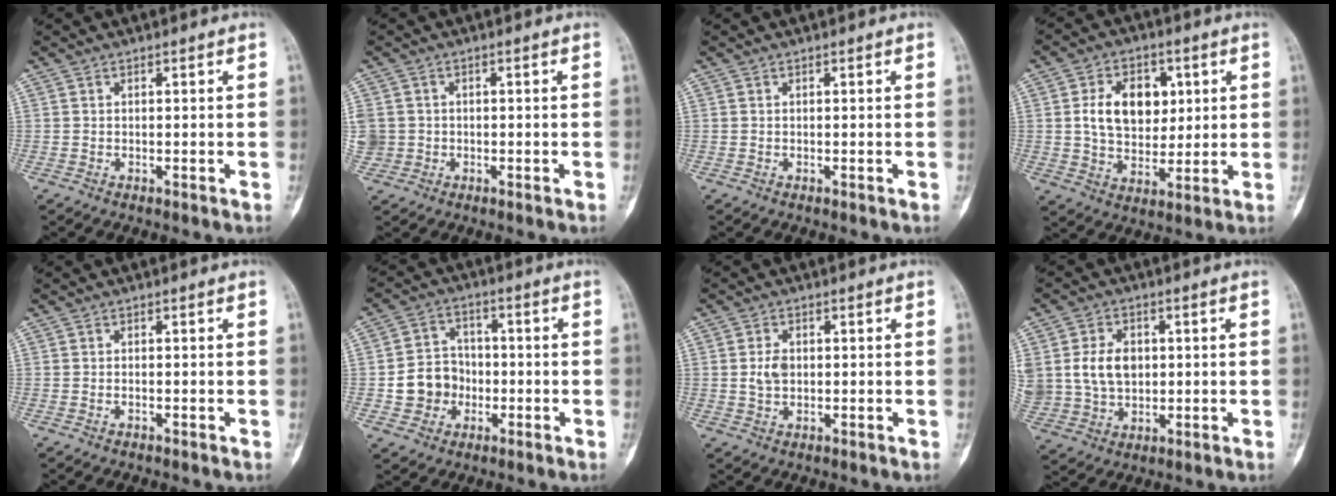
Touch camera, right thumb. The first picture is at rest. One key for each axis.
{"total": 4.6, "fx": -0.1, "fy": 4.4, "fz": 1.1, "tx": -0.015, "ty": 0.017, "tz": 0.004}
{"total": 0.0}
{"total": 12.2, "fx": 2.6, "fy": 8.6, "fz": 8.3, "tx": -0.101, "ty": -0.006, "tz": 0.049}
{"total": 0.5, "fx": -0.3, "fy": 0.3, "fz": 0.4, "tx": -0.010, "ty": 0.004, "tz": -0.004}
{"total": 8.5, "fx": -1.9, "fy": 7.6, "fz": 3.1, "tx": -0.022, "ty": 0.023, "tz": -0.035}
{"total": 3.4, "fx": 0.2, "fy": 2.4, "fz": 2.5, "tx": -0.038, "ty": 0.004, "tz": 0.002}
{"total": 11.7, "fx": 1.5, "fy": 9.0, "fz": 7.3, "tx": -0.130, "ty": 0.002, "tz": 0.041}